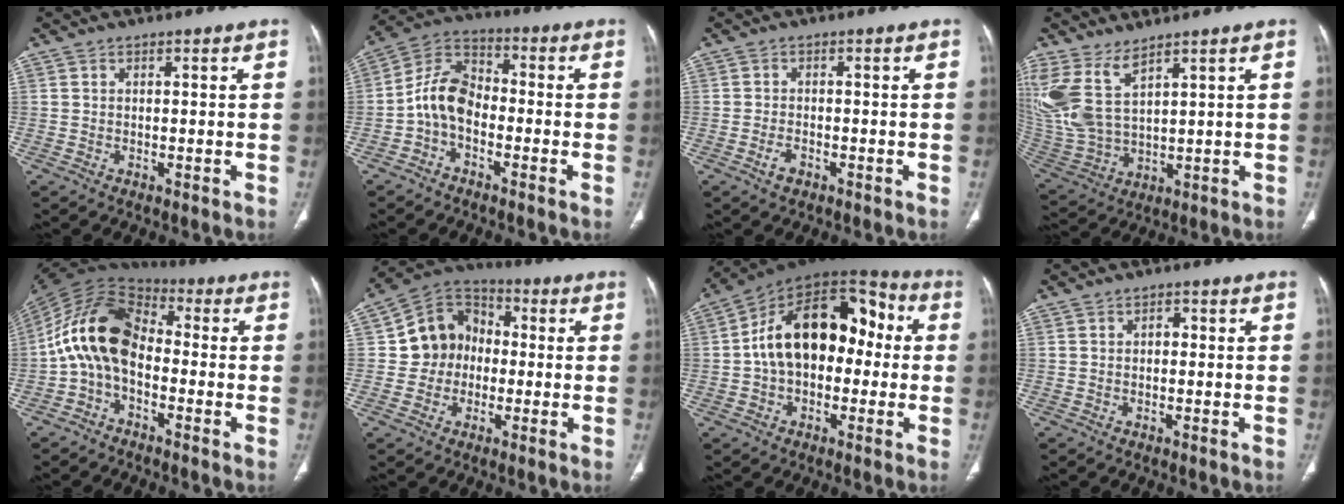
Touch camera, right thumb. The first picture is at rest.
{"total": 8.9, "force": [-2.4, 5.9, 6.2], "torque": [-0.107, 0.039, -0.062]}
{"total": 2.4, "force": [-1.3, 1.4, 1.4], "torque": [-0.029, 0.008, -0.021]}
{"total": 12.3, "force": [7.2, 5.2, 8.5], "torque": [-0.199, -0.034, 0.170]}
{"total": 14.3, "force": [-2.0, 9.3, 10.6], "torque": [-0.187, 0.055, -0.052]}
{"total": 11.3, "force": [-0.6, 10.2, 4.8], "torque": [-0.040, 0.032, -0.021]}
{"total": 20.0, "force": [0.7, 12.8, 15.4], "torque": [-0.215, 0.056, 0.002]}
{"total": 1.4, "force": [0.1, 1.0, 1.1], "torque": [-0.013, 0.007, -0.001]}